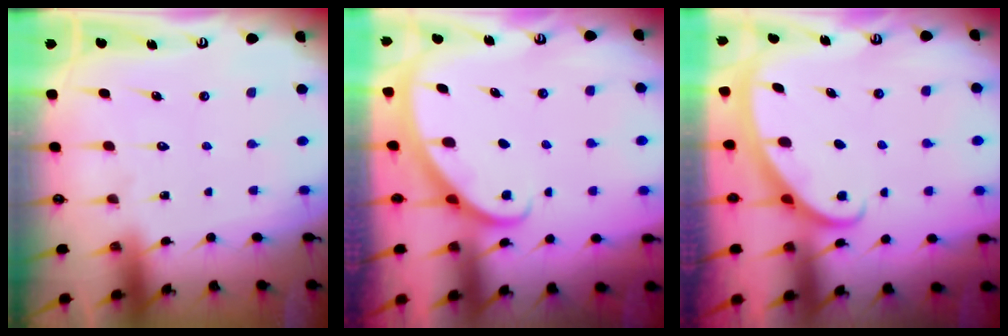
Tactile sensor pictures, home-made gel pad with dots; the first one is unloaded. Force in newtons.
{"total": 2.3, "press": 2.3, "slide": 0.2}
{"total": 2.8, "press": 2.8, "slide": 0.1}